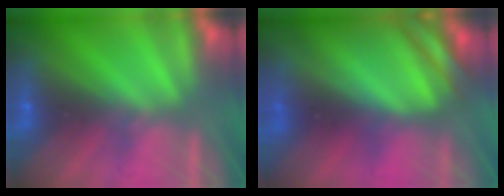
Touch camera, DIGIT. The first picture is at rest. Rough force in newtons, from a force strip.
{"total": 6.2}